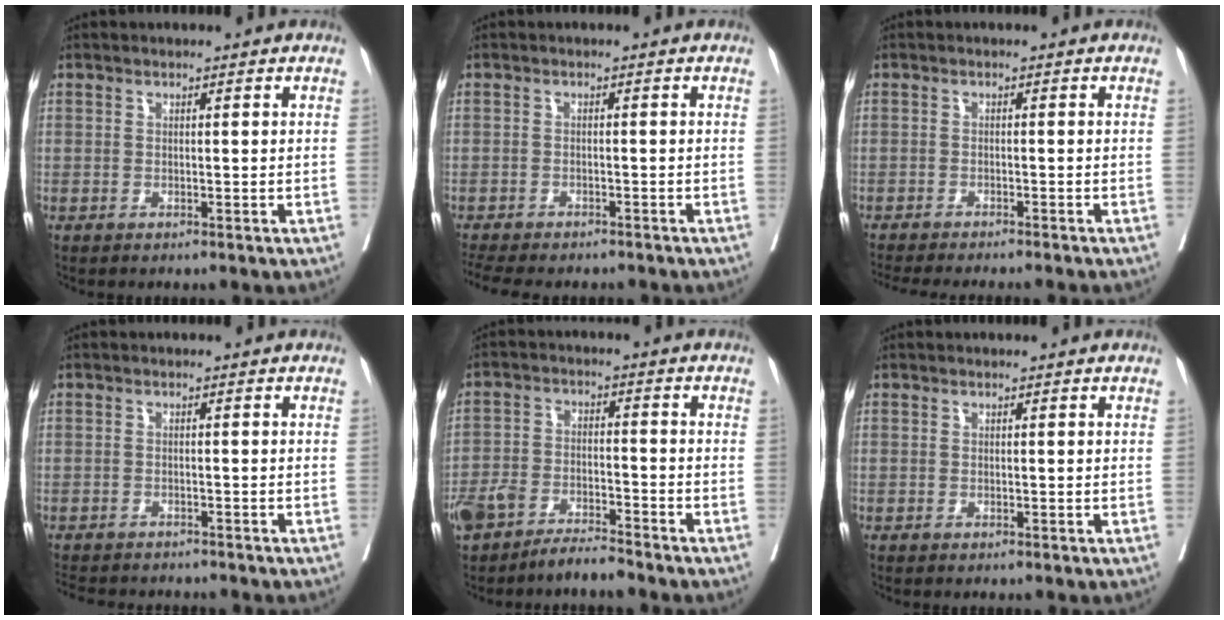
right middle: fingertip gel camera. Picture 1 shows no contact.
{"total": 10.2, "force": [-9.0, 2.7, 4.0], "torque": [-0.072, -0.011, -0.124]}
{"total": 11.3, "force": [-10.3, 0.4, 4.8], "torque": [-0.054, -0.026, -0.137]}
{"total": 8.0, "force": [-7.4, 1.8, 2.5], "torque": [-0.045, -0.012, -0.104]}
{"total": 6.6, "force": [-5.7, 1.6, 2.9], "torque": [-0.059, 0.001, -0.106]}
{"total": 0.0}